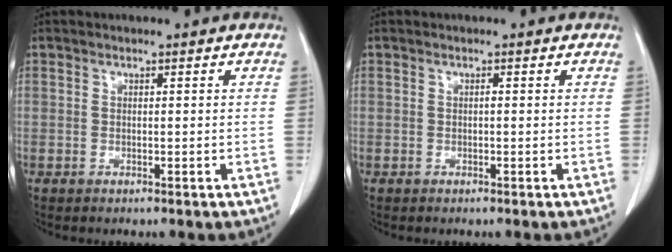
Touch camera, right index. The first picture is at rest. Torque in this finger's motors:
{"motor_torque": [0.03, 0.00, -0.02, 0.01]}